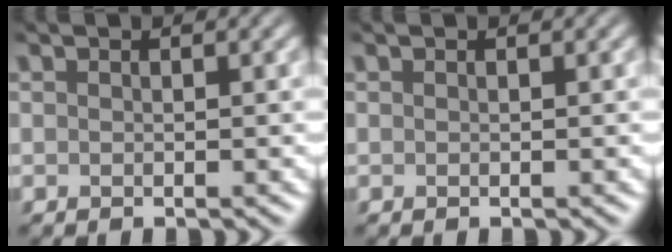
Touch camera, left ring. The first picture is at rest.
{"total": 0.0}